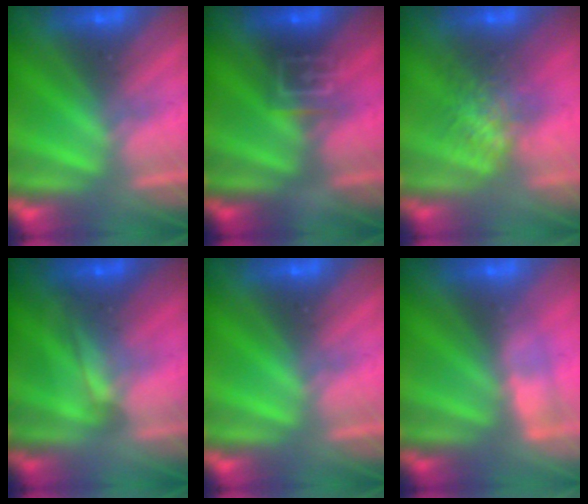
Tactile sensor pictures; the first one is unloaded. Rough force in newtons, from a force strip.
{"total": 2.9}
{"total": 4.7}
{"total": 1.6}
{"total": 0.0}
{"total": 3.0}